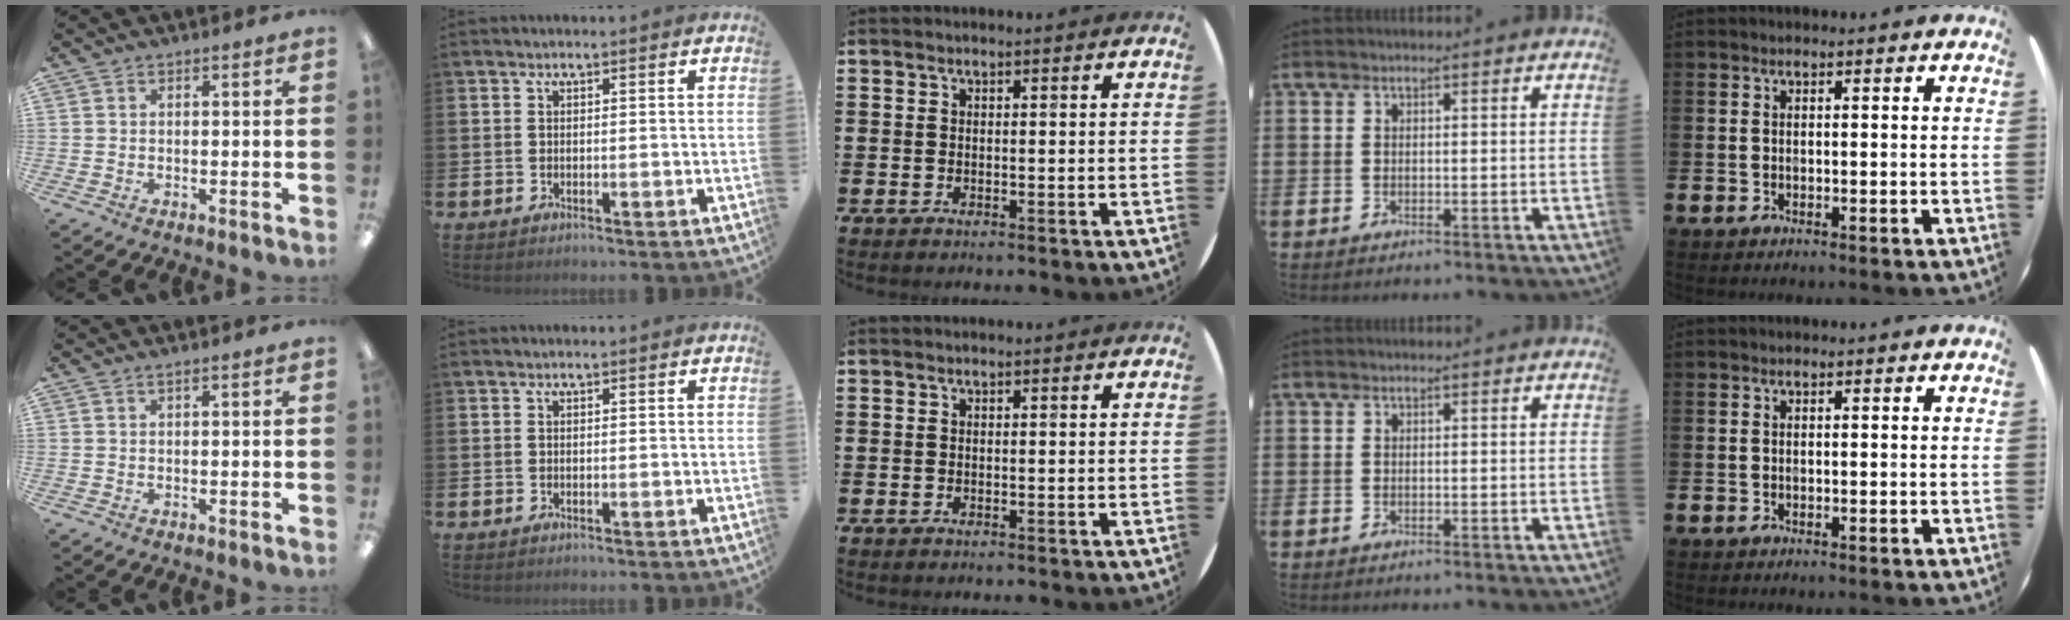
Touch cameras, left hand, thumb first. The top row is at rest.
{"thumb": {"total": 0.7, "force": [0.3, 0.0, 0.6], "torque": [-0.012, 0.000, 0.006]}}